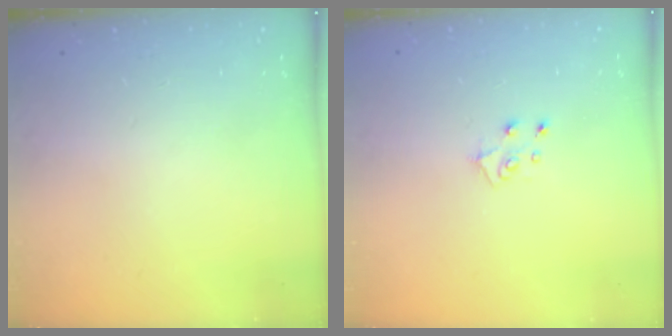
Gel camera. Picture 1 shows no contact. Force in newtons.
{"total": 5.6, "press": 5.6, "slide": 0.5}